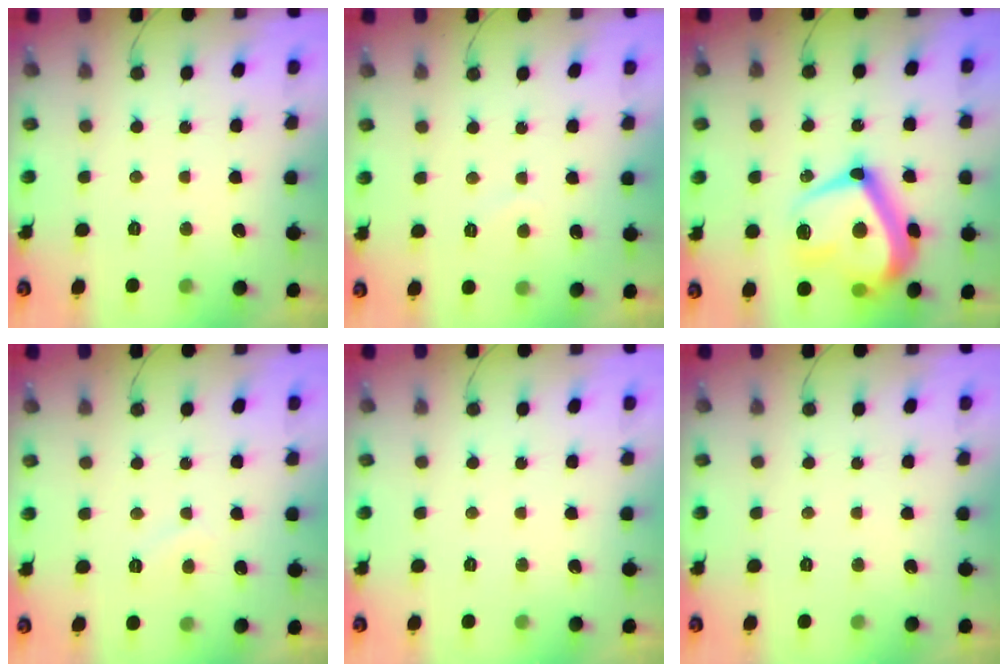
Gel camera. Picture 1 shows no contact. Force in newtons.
{"total": 1.9, "press": 1.8, "slide": 0.6}
{"total": 20.8, "press": 20.8, "slide": 0.9}
{"total": 3.1, "press": 3.0, "slide": 0.6}
{"total": 0.0}
{"total": 0.0}